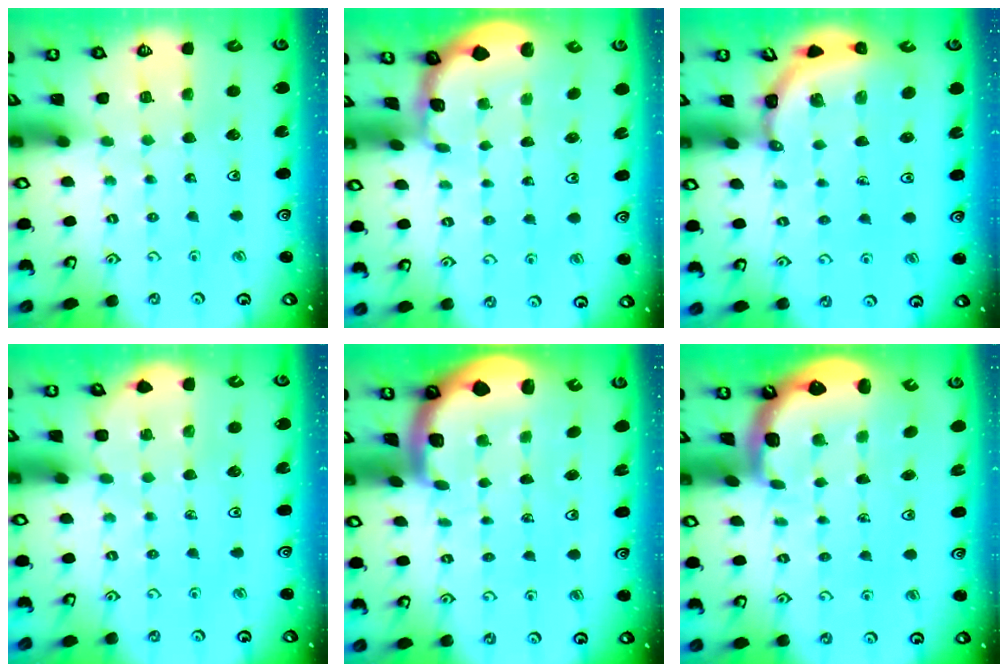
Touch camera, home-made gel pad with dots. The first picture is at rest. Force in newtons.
{"total": 1.1, "press": 1.1, "slide": 0.1}
{"total": 3.4, "press": 3.4, "slide": 0.2}
{"total": 3.6, "press": 3.6, "slide": 0.4}
{"total": 2.3, "press": 2.3, "slide": 0.5}
{"total": 3.2, "press": 2.2, "slide": 2.3}